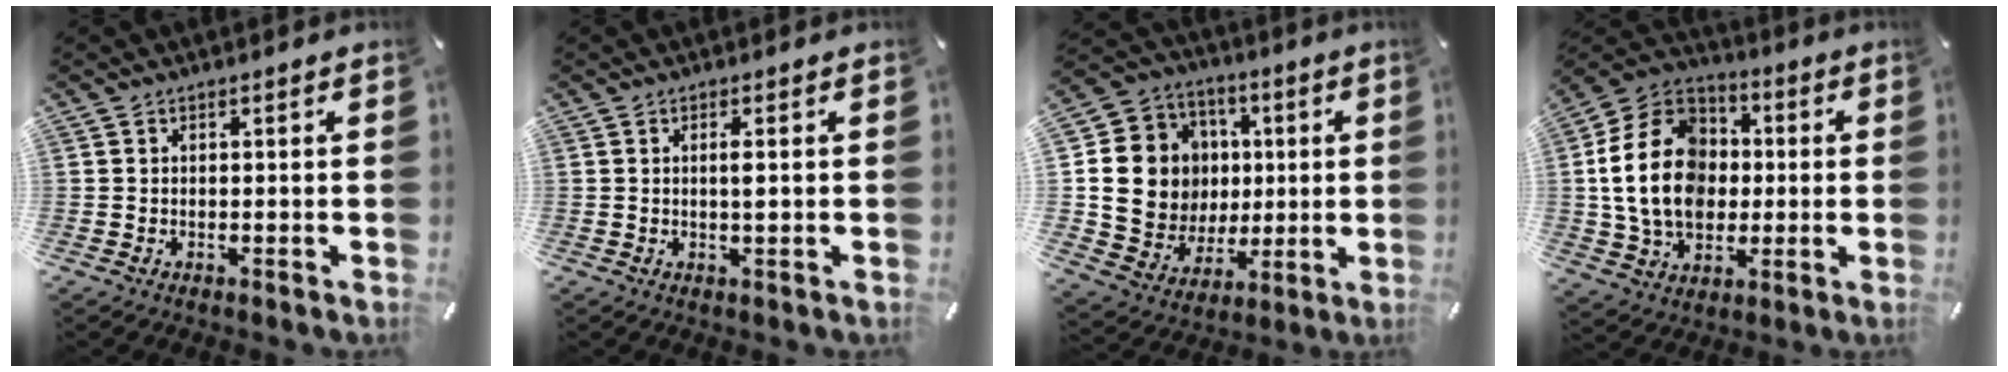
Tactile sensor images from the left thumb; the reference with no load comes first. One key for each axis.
{"total": 2.1, "fx": 0.3, "fy": 0.3, "fz": 2.0, "tx": -0.042, "ty": -0.002, "tz": 0.003}
{"total": 16.2, "fx": 1.5, "fy": 15.2, "fz": 5.1, "tx": -0.087, "ty": -0.004, "tz": 0.049}
{"total": 19.8, "fx": -0.1, "fy": 15.8, "fz": 12.0, "tx": -0.258, "ty": 0.015, "tz": -0.004}